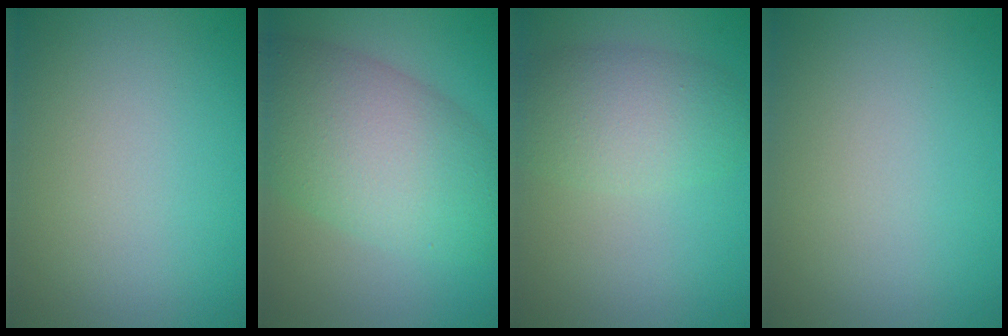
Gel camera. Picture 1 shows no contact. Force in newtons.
{"total": 9.4, "press": 9.4, "slide": 0.4}
{"total": 4.5, "press": 4.5, "slide": 0.3}
{"total": 0.0}